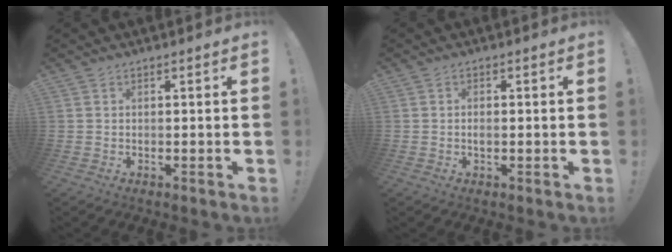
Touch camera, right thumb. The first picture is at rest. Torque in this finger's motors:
{"motor_torque": [-0.06, -0.02, -0.18, 0.21, 0.03]}